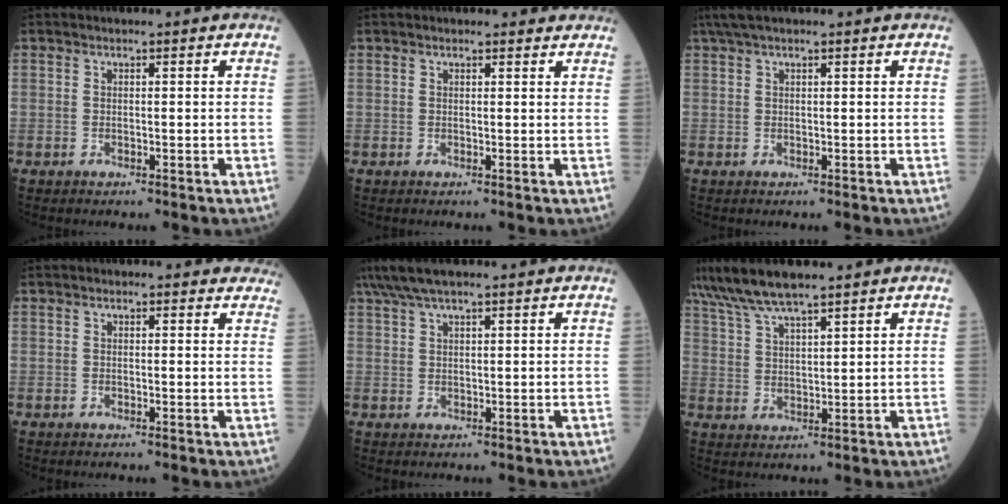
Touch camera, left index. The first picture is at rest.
{"total": 3.6, "force": [3.3, 1.0, 1.0], "torque": [-0.009, 0.014, 0.031]}
{"total": 3.6, "force": [2.8, 0.4, 2.3], "torque": [-0.044, 0.033, 0.053]}
{"total": 5.4, "force": [5.0, 1.8, 0.9], "torque": [0.017, -0.001, 0.030]}
{"total": 6.3, "force": [5.0, 0.8, 3.7], "torque": [-0.076, 0.038, 0.093]}
{"total": 8.5, "force": [7.1, 0.7, 4.5], "torque": [-0.094, 0.027, 0.136]}